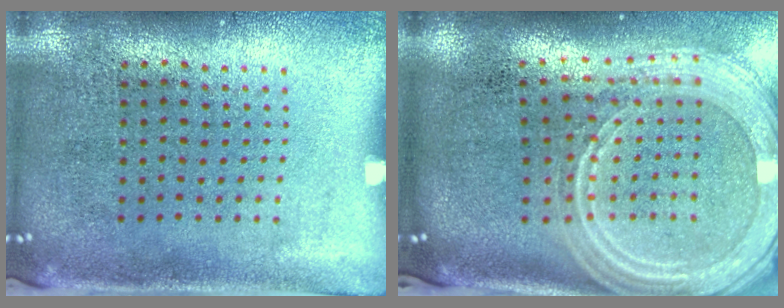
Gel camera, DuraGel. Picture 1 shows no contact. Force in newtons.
{"total": 3.2, "press": 2.5, "slide": 1.9}